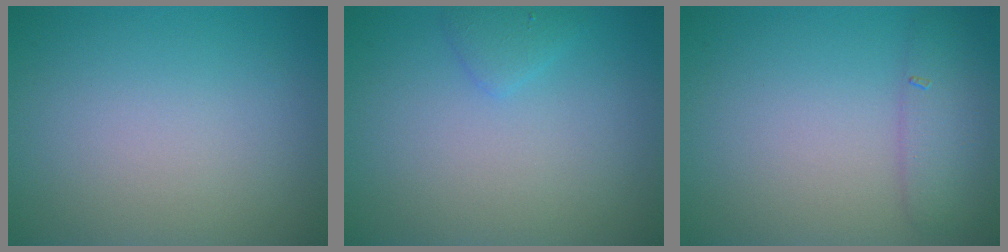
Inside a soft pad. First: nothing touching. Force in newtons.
{"total": 1.2, "press": 1.2, "slide": 0.1}
{"total": 2.5, "press": 2.5, "slide": 0.1}